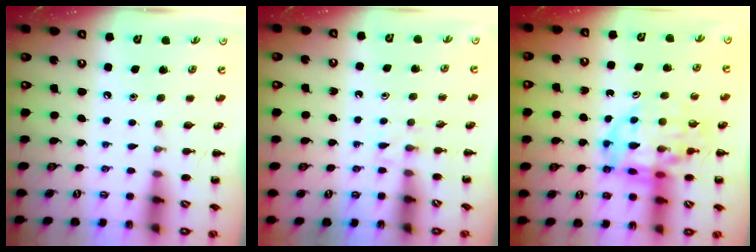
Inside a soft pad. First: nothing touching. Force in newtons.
{"total": 2.2, "press": 2.0, "slide": 1.0}
{"total": 14.9, "press": 14.4, "slide": 3.8}